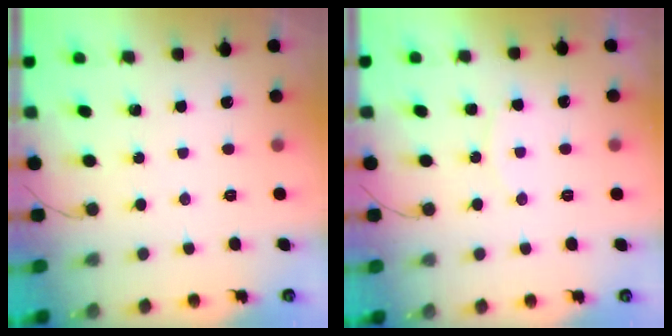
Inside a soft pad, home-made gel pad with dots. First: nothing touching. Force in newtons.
{"total": 4.7, "press": 4.6, "slide": 0.3}